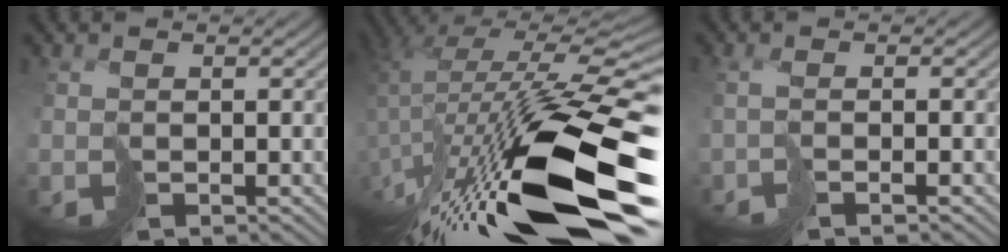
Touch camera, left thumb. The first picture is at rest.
{"total": 18.0, "force": [-5.4, 5.9, 16.2], "torque": [-0.301, -0.021, -0.083]}
{"total": 1.8, "force": [-1.3, -0.7, 1.0], "torque": [-0.015, 0.009, -0.024]}